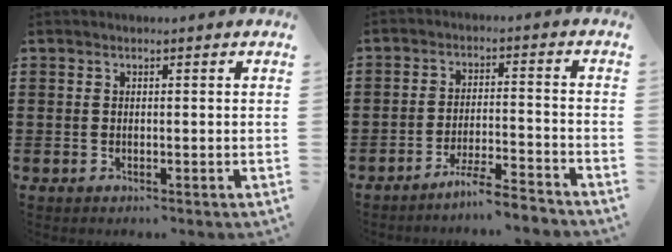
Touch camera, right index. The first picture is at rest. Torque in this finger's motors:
{"motor_torque": [0.87, 1.27, -0.38, -0.21]}